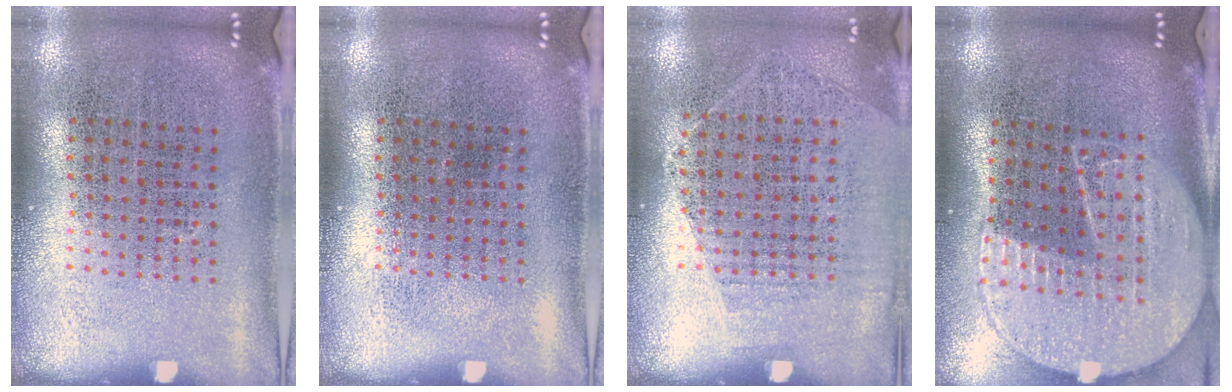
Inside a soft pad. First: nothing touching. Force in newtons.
{"total": 0.0}
{"total": 1.3, "press": 1.0, "slide": 0.8}
{"total": 2.1, "press": 1.8, "slide": 1.1}